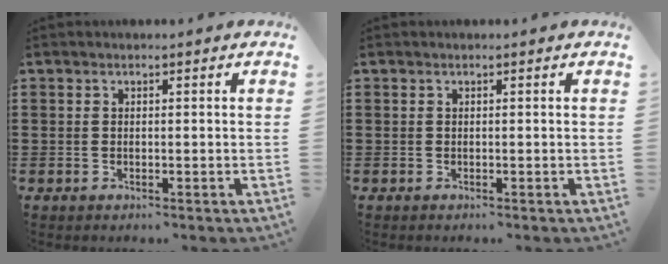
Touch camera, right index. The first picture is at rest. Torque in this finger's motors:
{"motor_torque": [0.19, 0.39, 0.08, 0.01]}